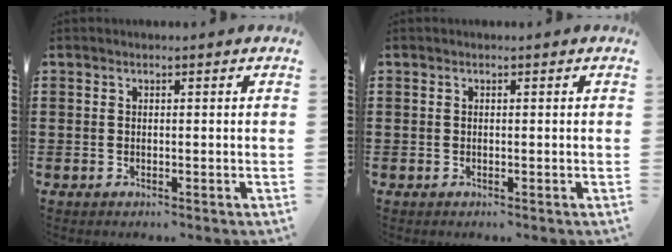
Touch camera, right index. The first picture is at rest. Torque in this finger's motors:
{"motor_torque": [0.20, -0.18, 0.02, 0.02]}